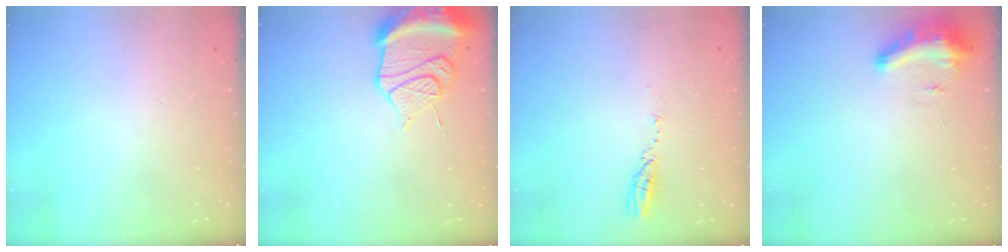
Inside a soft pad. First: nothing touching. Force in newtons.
{"total": 15.7, "press": 14.5, "slide": 6.0}
{"total": 3.8, "press": 3.8, "slide": 0.4}
{"total": 9.1, "press": 9.1, "slide": 1.0}